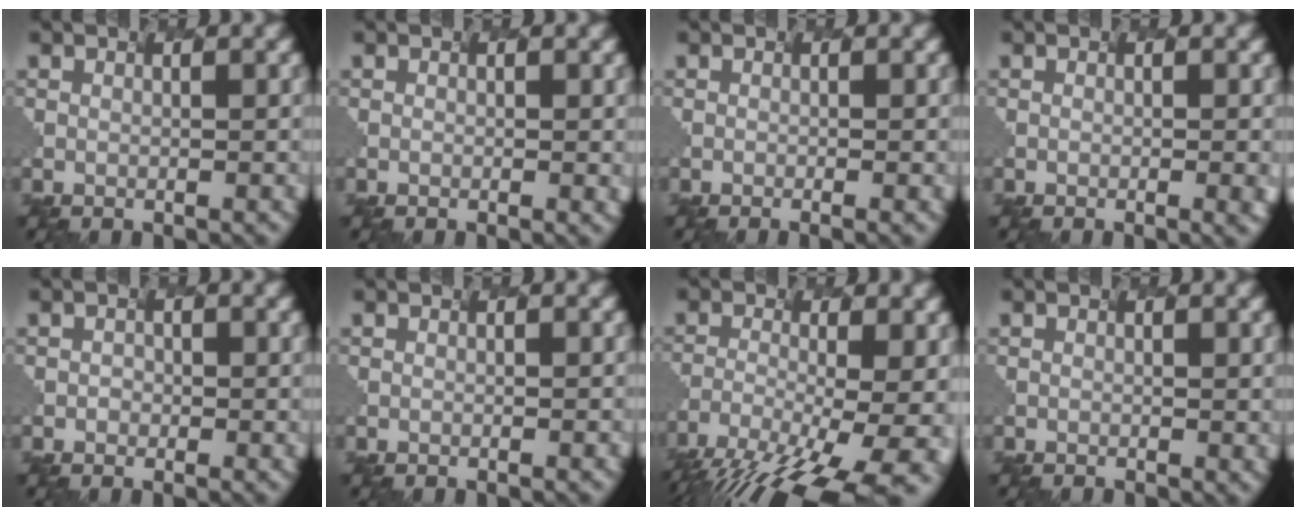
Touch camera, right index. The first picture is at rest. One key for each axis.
{"total": 0.6, "fx": -0.2, "fy": -0.1, "fz": 0.5, "tx": -0.007, "ty": -0.002, "tz": 0.003}
{"total": 1.5, "fx": -0.3, "fy": 0.6, "fz": 1.4, "tx": -0.001, "ty": -0.001, "tz": -0.011}
{"total": 1.8, "fx": -0.5, "fy": 0.4, "fz": 1.7, "tx": -0.012, "ty": 0.001, "tz": 0.000}
{"total": 0.9, "fx": -0.6, "fy": 0.6, "fz": -0.1, "tx": 0.001, "ty": 0.001, "tz": -0.006}
{"total": 0.7, "fx": -0.1, "fy": 0.2, "fz": 0.6, "tx": 0.000, "ty": 0.000, "tz": -0.004}
{"total": 13.9, "fx": -8.5, "fy": 4.1, "fz": 10.2, "tx": -0.163, "ty": -0.024, "tz": -0.108}
{"total": 0.6, "fx": -0.2, "fy": 0.1, "fz": 0.6, "tx": -0.005, "ty": -0.001, "tz": 0.006}